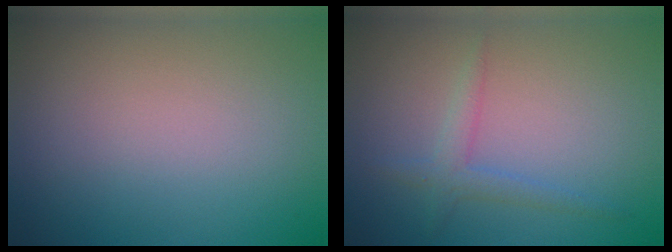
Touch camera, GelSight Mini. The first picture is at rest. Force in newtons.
{"total": 1.9, "press": 1.9, "slide": 0.1}